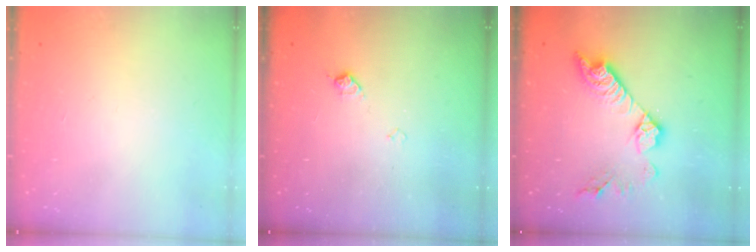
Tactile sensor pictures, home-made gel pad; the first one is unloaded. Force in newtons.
{"total": 6.2, "press": 6.1, "slide": 0.8}
{"total": 12.7, "press": 12.7, "slide": 0.7}